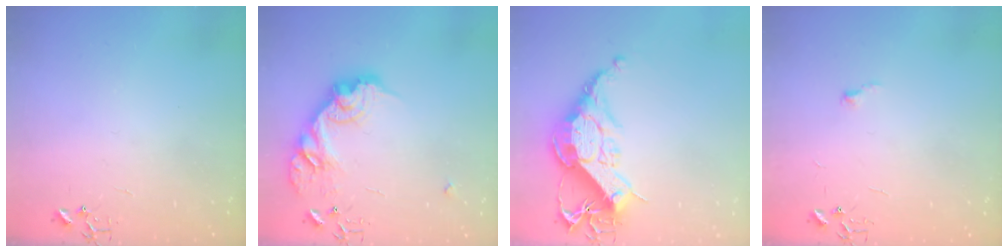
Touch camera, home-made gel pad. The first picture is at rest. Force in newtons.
{"total": 18.3, "press": 18.3, "slide": 1.0}
{"total": 18.5, "press": 18.4, "slide": 1.5}
{"total": 3.5, "press": 3.5, "slide": 0.4}